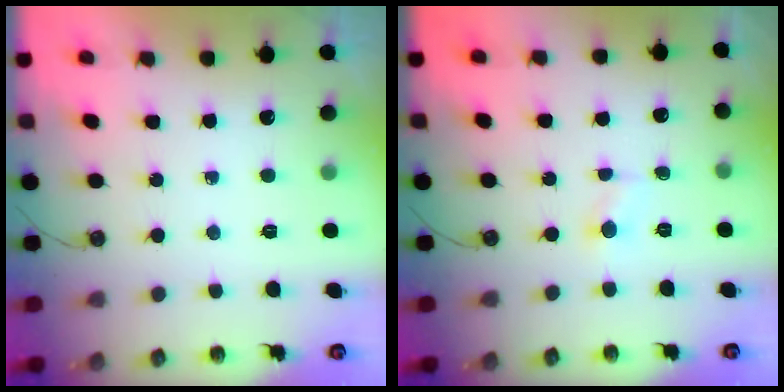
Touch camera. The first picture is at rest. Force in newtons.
{"total": 1.8, "press": 1.8, "slide": 0.2}